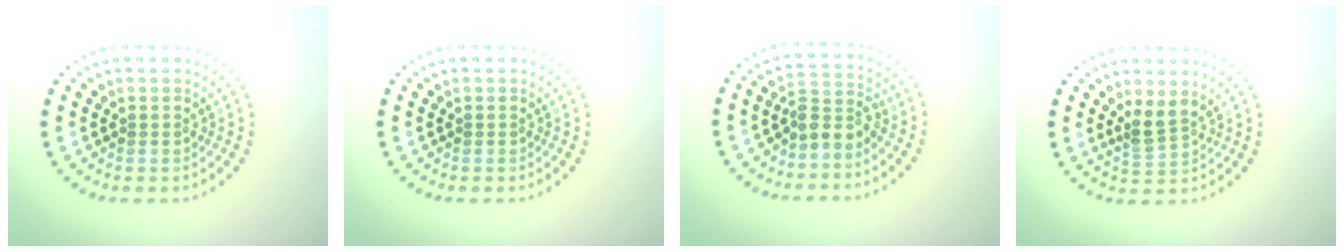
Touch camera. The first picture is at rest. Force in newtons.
{"total": 0.0}
{"total": 2.6, "press": 1.9, "slide": 1.8}
{"total": 2.2, "press": 1.7, "slide": 1.5}